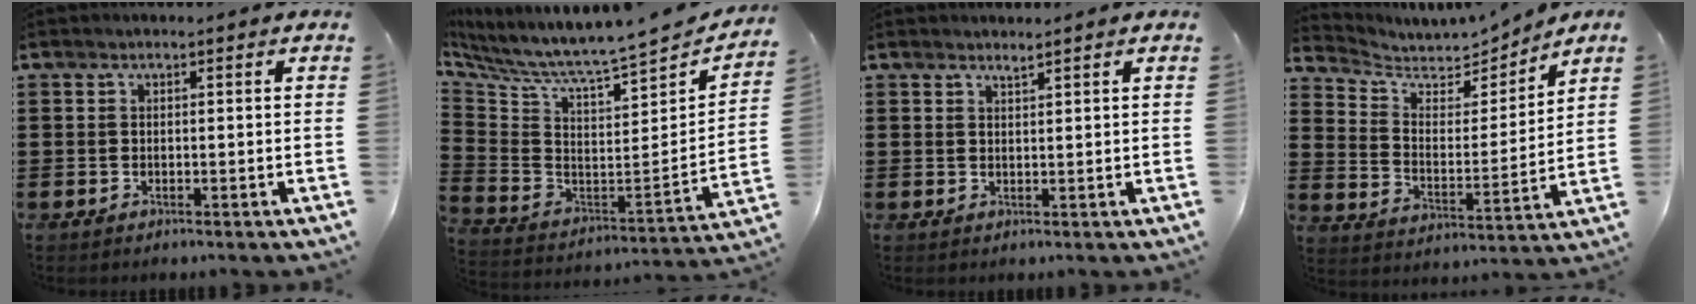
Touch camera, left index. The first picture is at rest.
{"total": 5.5, "force": [4.8, -0.3, 2.8], "torque": [-0.080, -0.061, 0.065]}
{"total": 1.1, "force": [1.1, -0.1, 0.3], "torque": [-0.007, -0.003, 0.021]}
{"total": 5.4, "force": [5.0, 1.9, 0.7], "torque": [-0.047, -0.033, 0.086]}